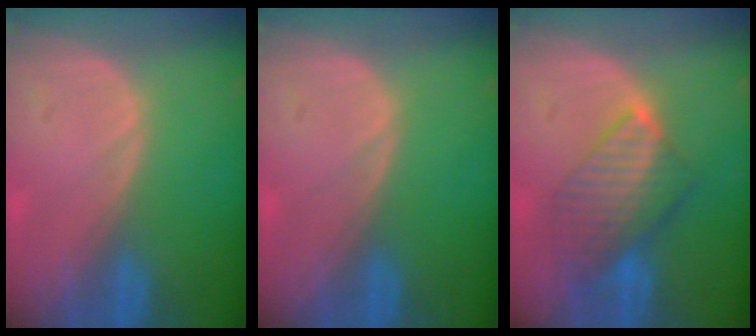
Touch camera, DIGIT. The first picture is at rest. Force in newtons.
{"total": 0.0}
{"total": 7.7, "press": 7.2, "slide": 2.8}